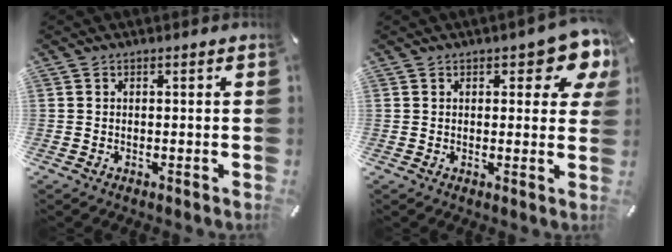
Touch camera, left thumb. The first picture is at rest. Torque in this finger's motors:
{"motor_torque": [0.46, 0.05, 0.38, 0.13, 0.05]}